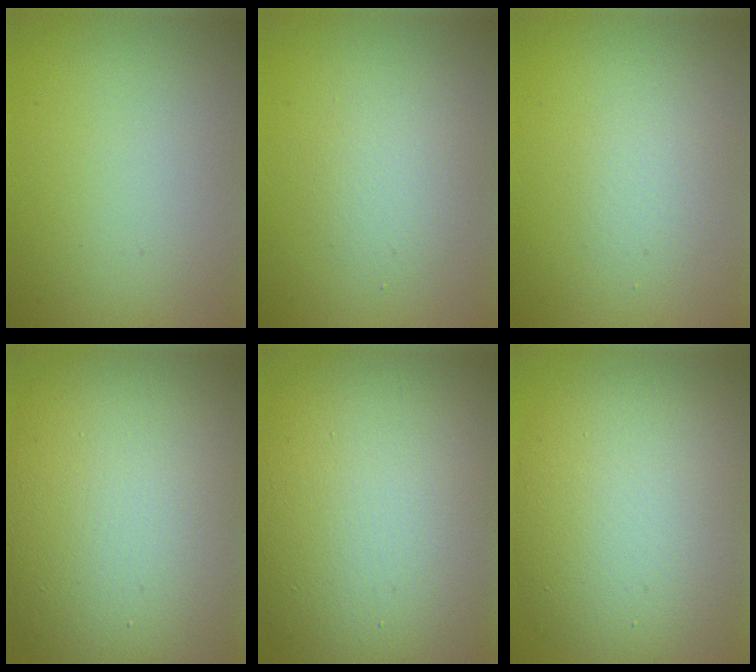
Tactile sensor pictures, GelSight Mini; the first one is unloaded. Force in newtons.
{"total": 2.0, "press": 2.0, "slide": 0.1}
{"total": 1.6, "press": 1.6, "slide": 0.1}
{"total": 15.5, "press": 15.5, "slide": 1.0}
{"total": 15.9, "press": 15.9, "slide": 1.3}
{"total": 11.3, "press": 11.3, "slide": 0.7}